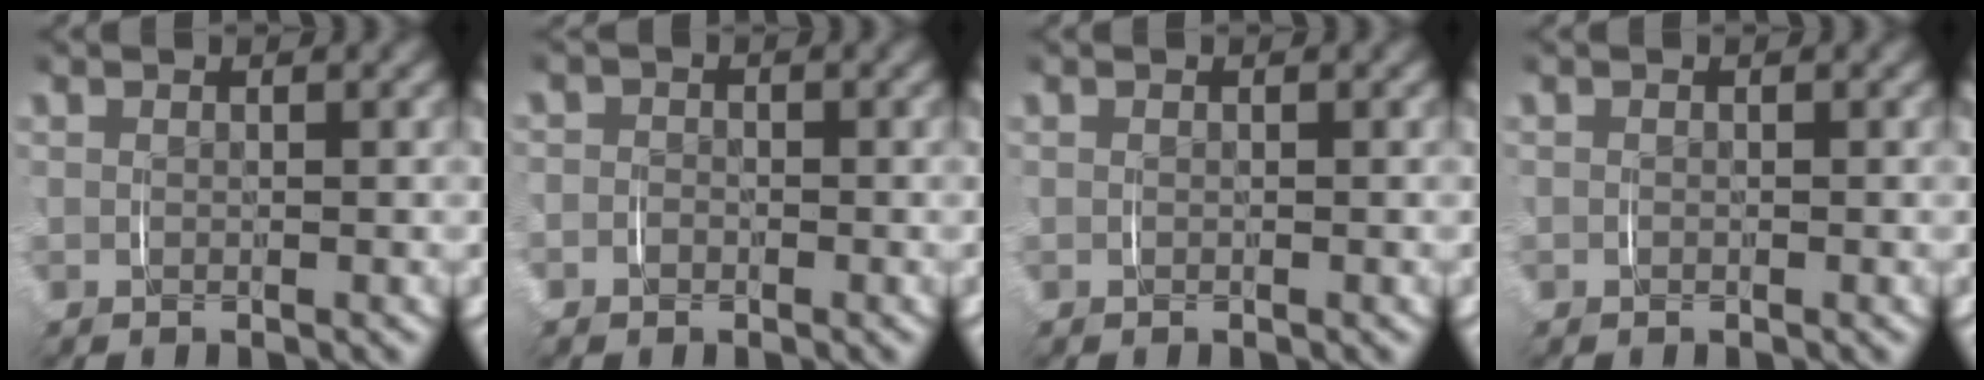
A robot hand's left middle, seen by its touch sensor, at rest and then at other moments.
{"total": 2.0, "force": [-0.7, 1.9, 0.1], "torque": [-0.010, -0.002, -0.022]}
{"total": 0.0}
{"total": 0.0}